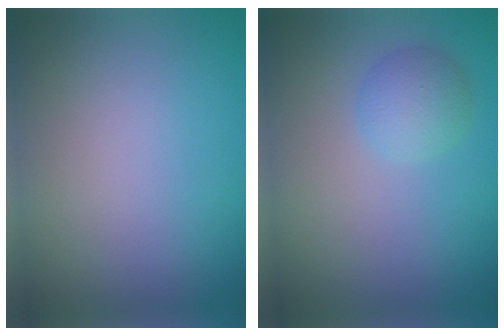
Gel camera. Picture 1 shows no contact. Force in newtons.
{"total": 2.2, "press": 2.2, "slide": 0.1}